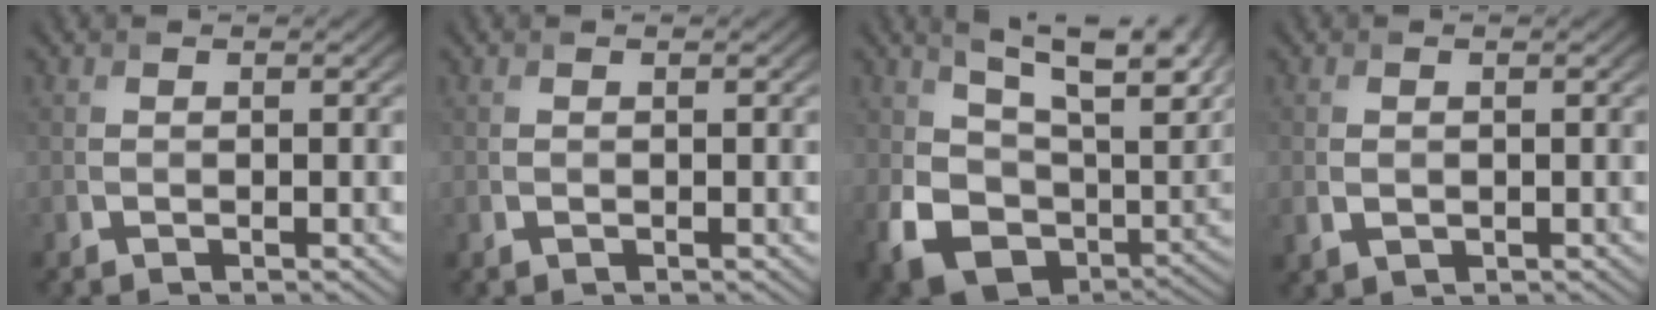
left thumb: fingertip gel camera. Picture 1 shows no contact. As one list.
[{"total": 0.0}, {"total": 16.6, "force": [5.9, 9.4, 12.3], "torque": [-0.254, -0.006, 0.136]}, {"total": 1.6, "force": [-0.1, 1.1, 1.1], "torque": [-0.028, -0.004, 0.004]}]